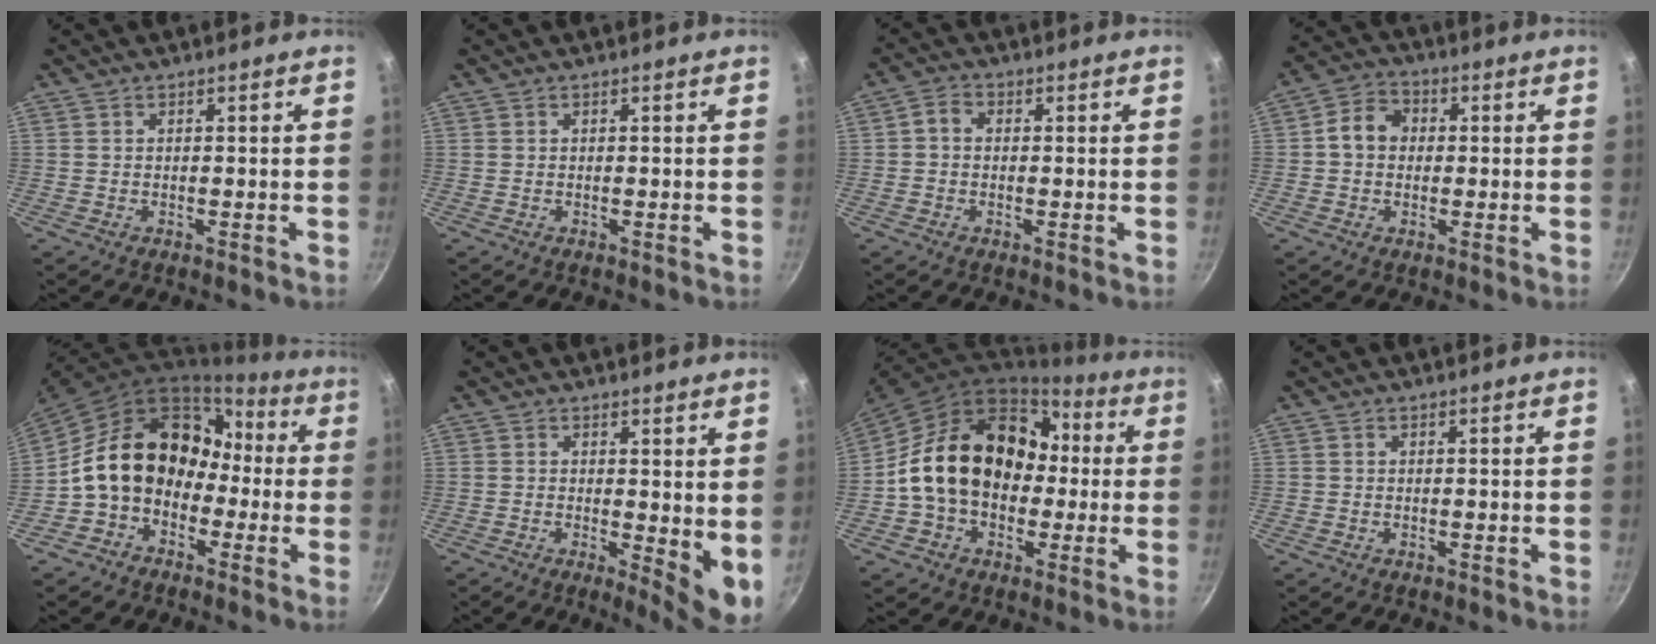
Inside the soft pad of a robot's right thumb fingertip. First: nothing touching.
{"total": 0.0}
{"total": 2.6, "force": [0.0, 2.0, 1.6], "torque": [-0.032, 0.010, -0.007]}
{"total": 6.4, "force": [0.4, 5.3, 3.5], "torque": [-0.035, 0.017, -0.008]}
{"total": 17.0, "force": [-1.9, 13.4, 10.3], "torque": [-0.137, 0.076, -0.041]}
{"total": 6.5, "force": [0.7, 2.4, 6.0], "torque": [-0.080, -0.020, 0.009]}
{"total": 20.8, "force": [0.3, 16.0, 13.3], "torque": [-0.201, 0.063, 0.005]}
{"total": 0.0}